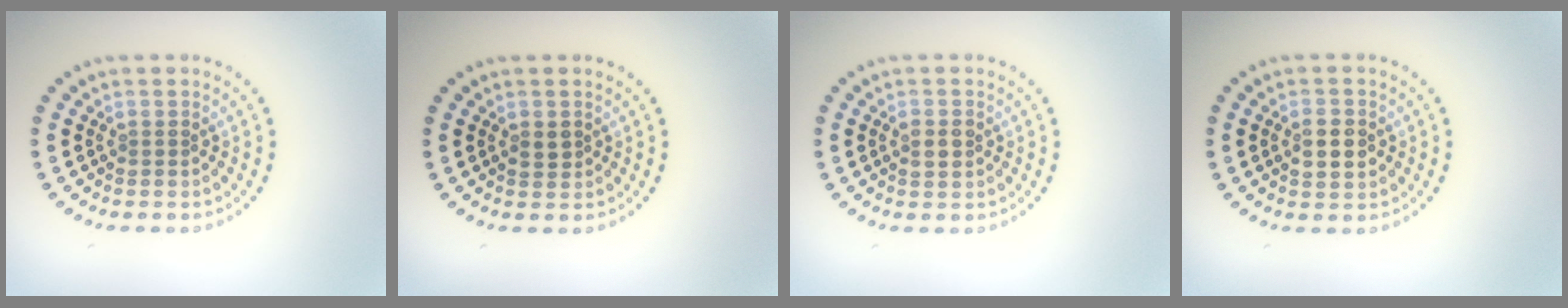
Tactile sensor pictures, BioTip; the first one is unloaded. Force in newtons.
{"total": 1.2, "press": 1.2, "slide": 0.2}
{"total": 1.5, "press": 1.5, "slide": 0.0}
{"total": 2.9, "press": 2.9, "slide": 0.2}